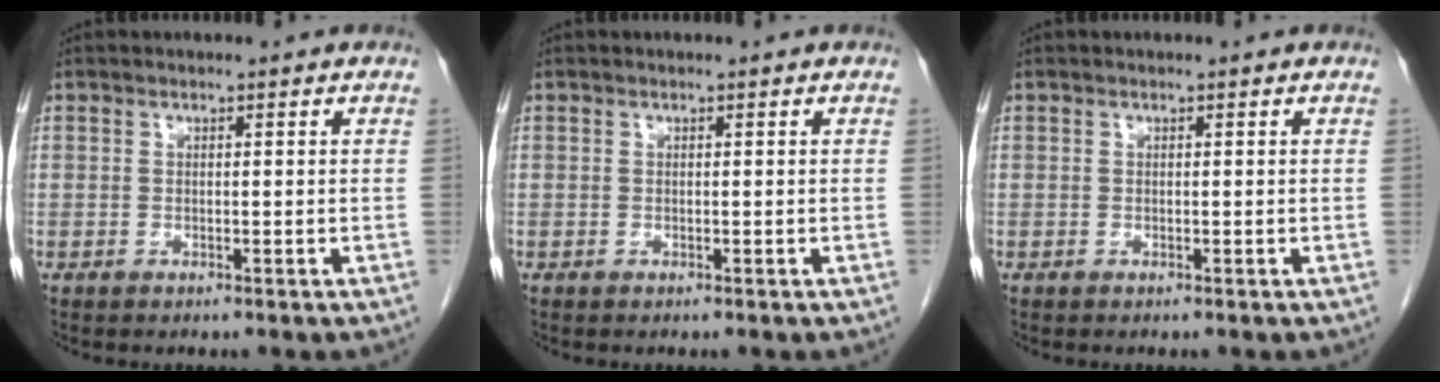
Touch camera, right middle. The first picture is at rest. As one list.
[{"total": 0.0}, {"total": 0.0}]